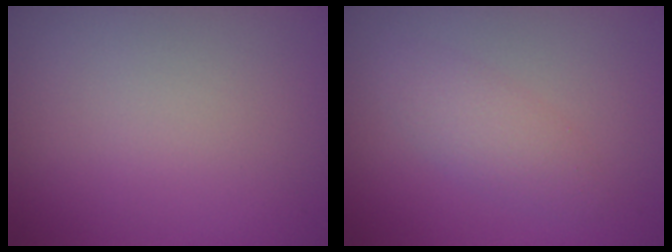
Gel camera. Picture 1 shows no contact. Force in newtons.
{"total": 2.3, "press": 2.3, "slide": 0.2}